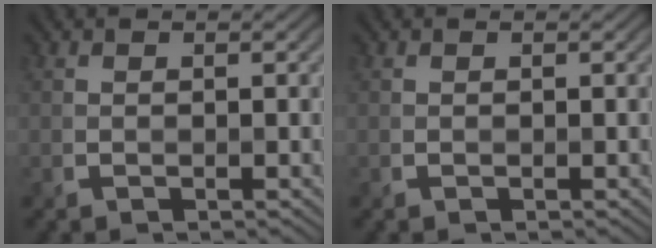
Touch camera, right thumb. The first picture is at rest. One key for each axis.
{"total": 0.0}